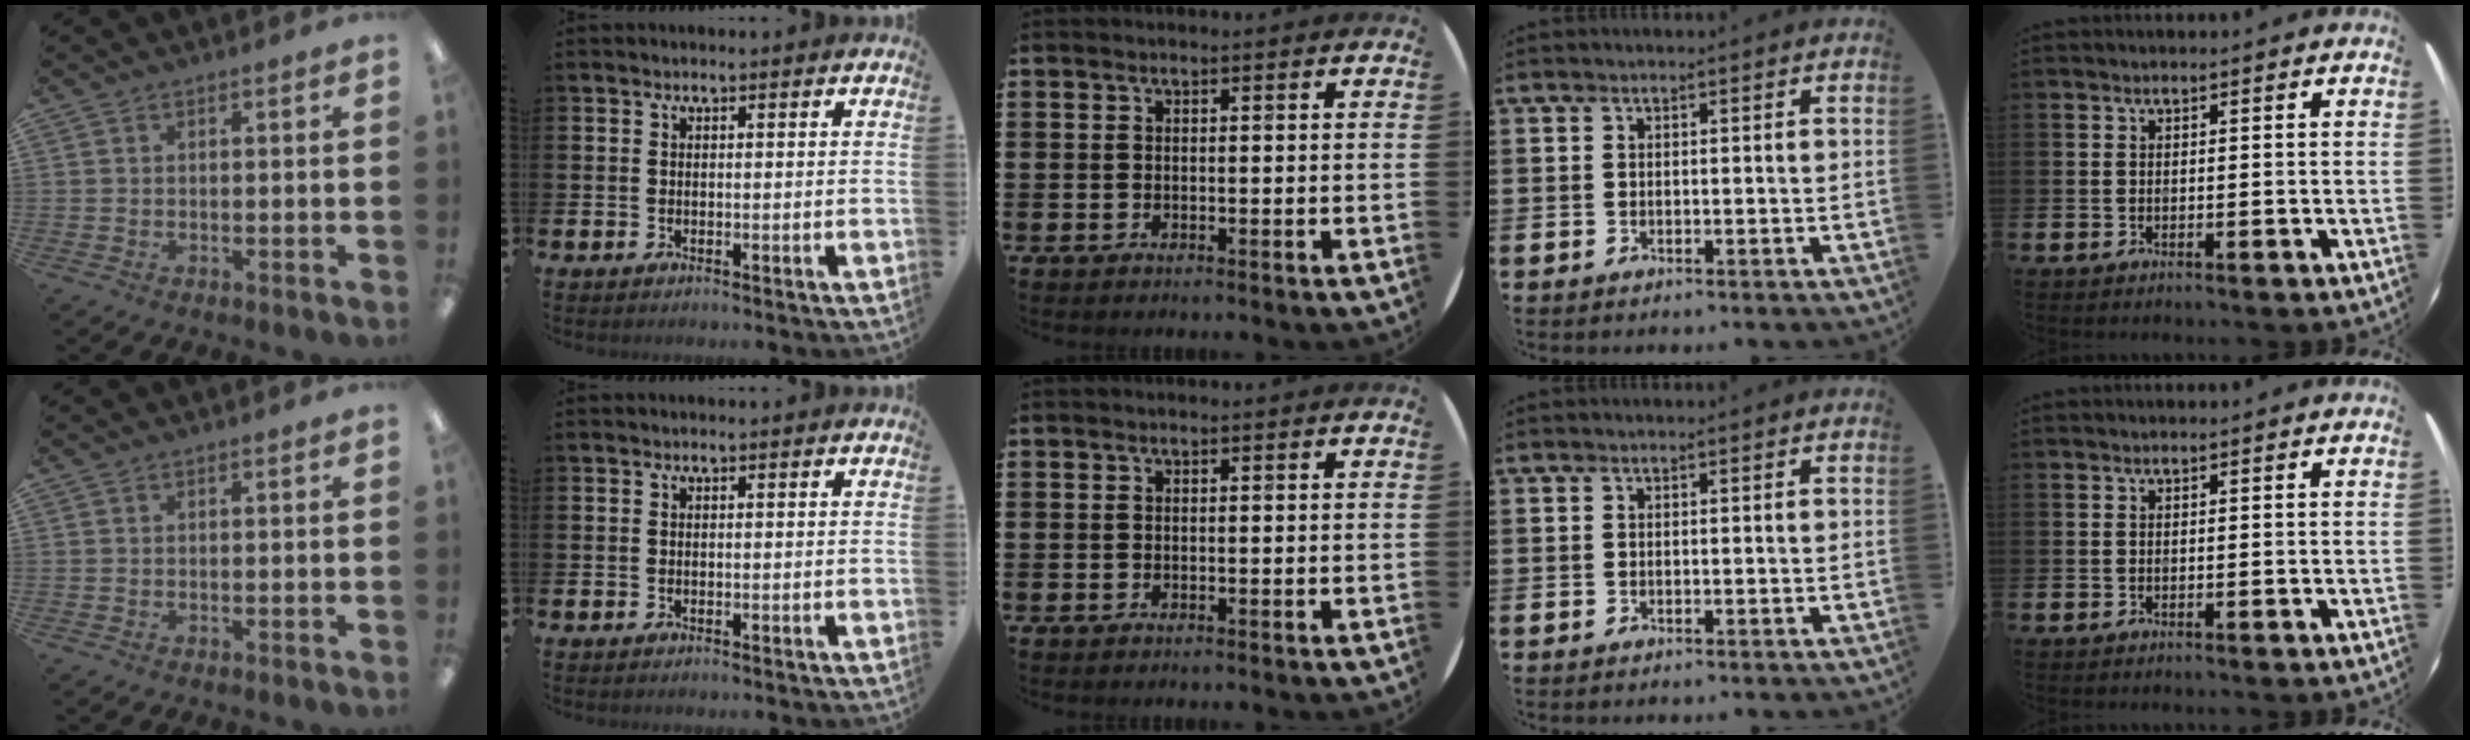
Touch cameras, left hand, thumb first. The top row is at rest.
{}